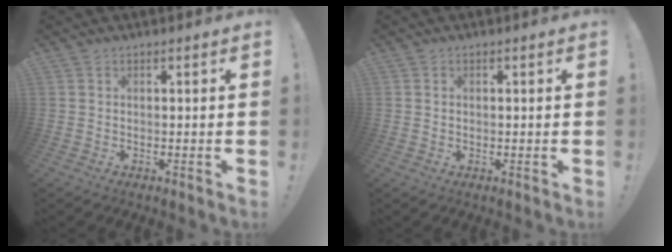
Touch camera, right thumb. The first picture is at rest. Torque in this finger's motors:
{"motor_torque": [0.21, -0.43, -0.22, 0.30, 0.05]}